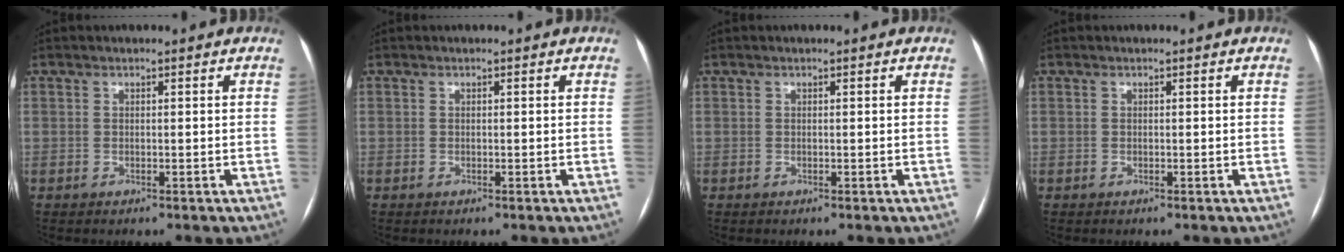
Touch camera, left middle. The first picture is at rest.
{"total": 0.0}
{"total": 0.0}
{"total": 0.0}